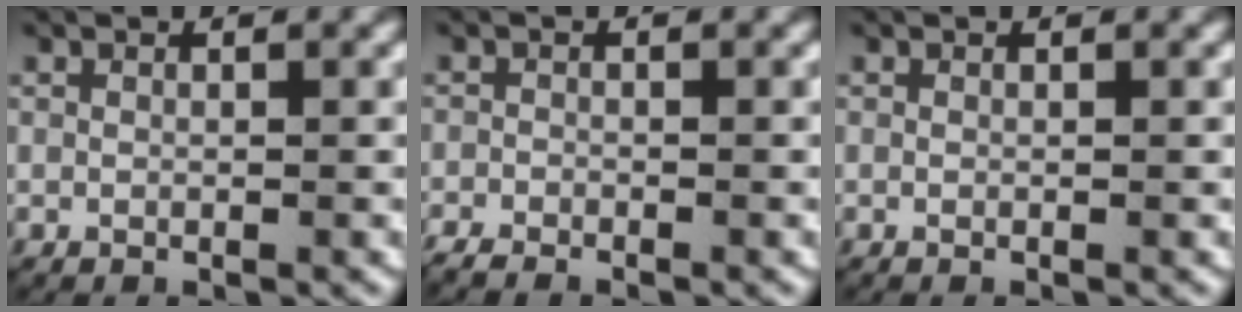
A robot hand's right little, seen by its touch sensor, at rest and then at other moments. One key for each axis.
{"total": 1.8, "fx": -1.6, "fy": 0.8, "fz": 0.3, "tx": -0.013, "ty": -0.008, "tz": -0.026}
{"total": 0.0}